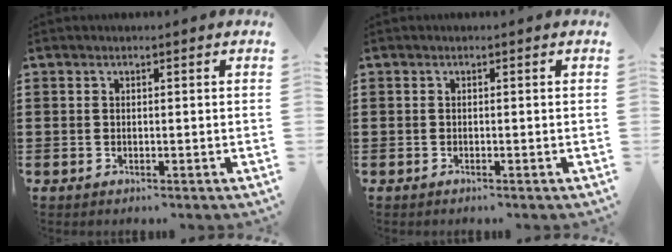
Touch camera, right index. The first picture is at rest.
{"total": 0.0}